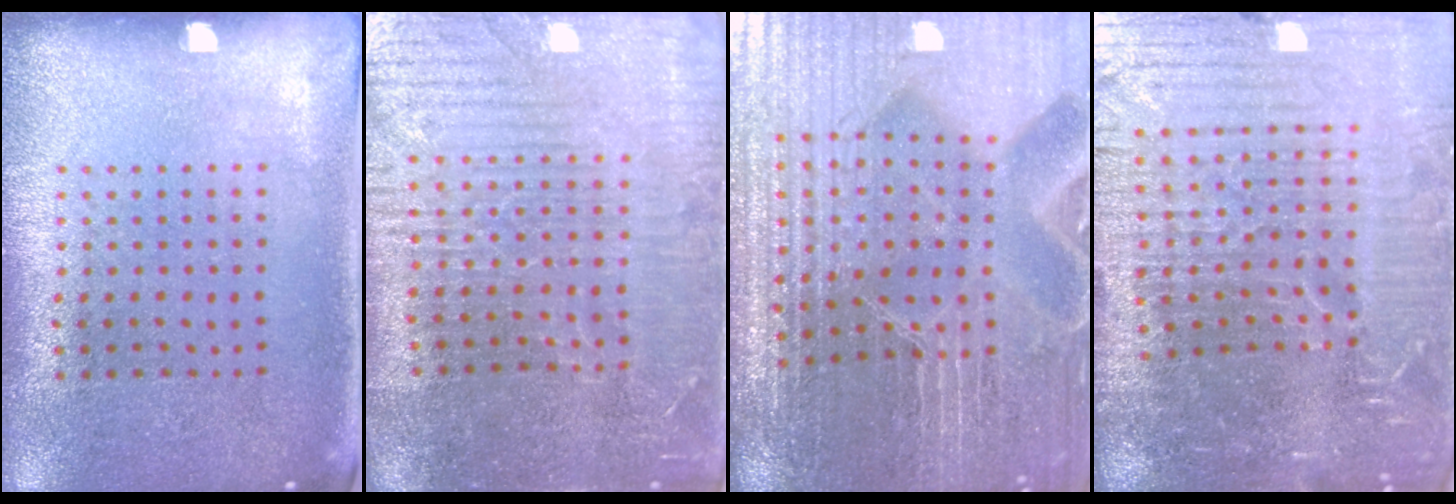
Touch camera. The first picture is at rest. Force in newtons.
{"total": 4.5, "press": 4.2, "slide": 1.6}
{"total": 5.3, "press": 5.1, "slide": 1.7}
{"total": 7.0, "press": 6.1, "slide": 3.5}